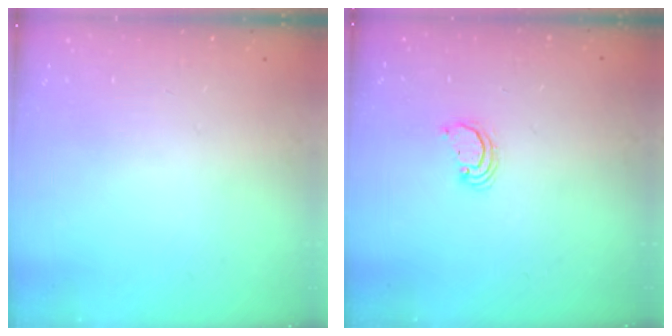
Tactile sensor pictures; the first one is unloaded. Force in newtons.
{"total": 2.7, "press": 2.7, "slide": 0.2}